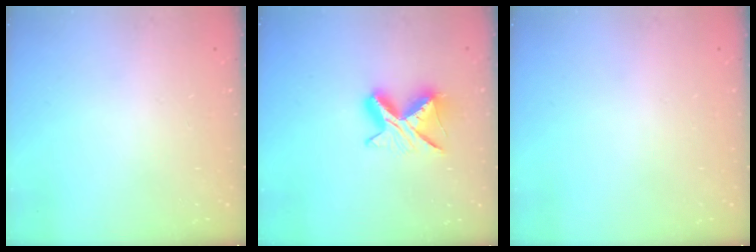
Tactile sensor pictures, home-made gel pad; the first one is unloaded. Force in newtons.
{"total": 9.1, "press": 9.0, "slide": 1.0}
{"total": 0.0}